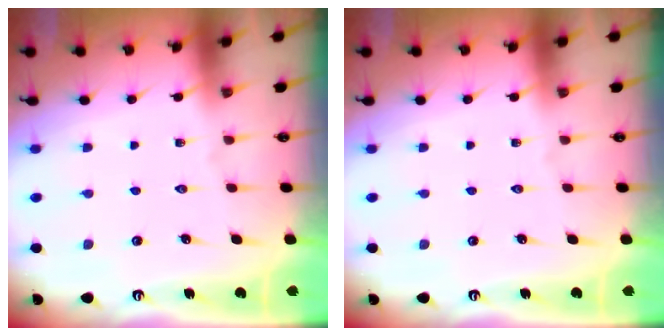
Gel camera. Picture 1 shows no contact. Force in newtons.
{"total": 0.0}